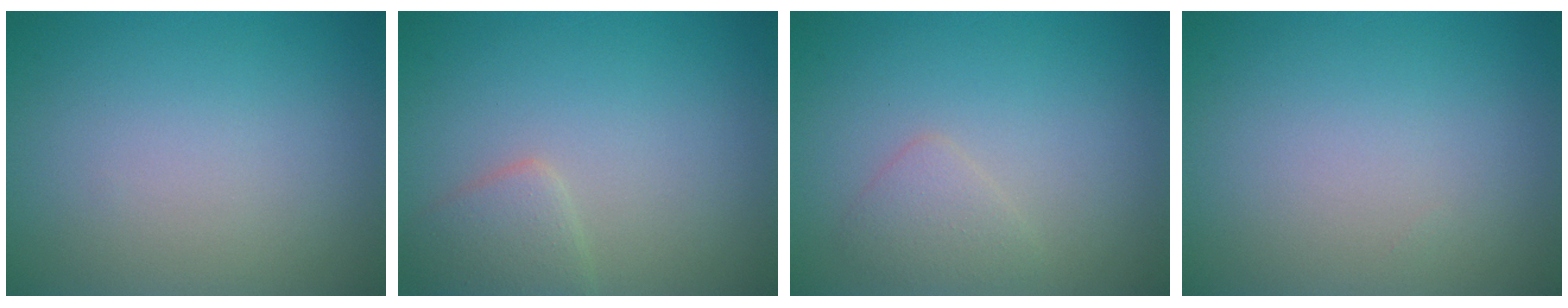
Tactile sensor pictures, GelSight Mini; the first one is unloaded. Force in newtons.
{"total": 2.1, "press": 2.1, "slide": 0.1}
{"total": 1.5, "press": 1.5, "slide": 0.1}
{"total": 0.0}